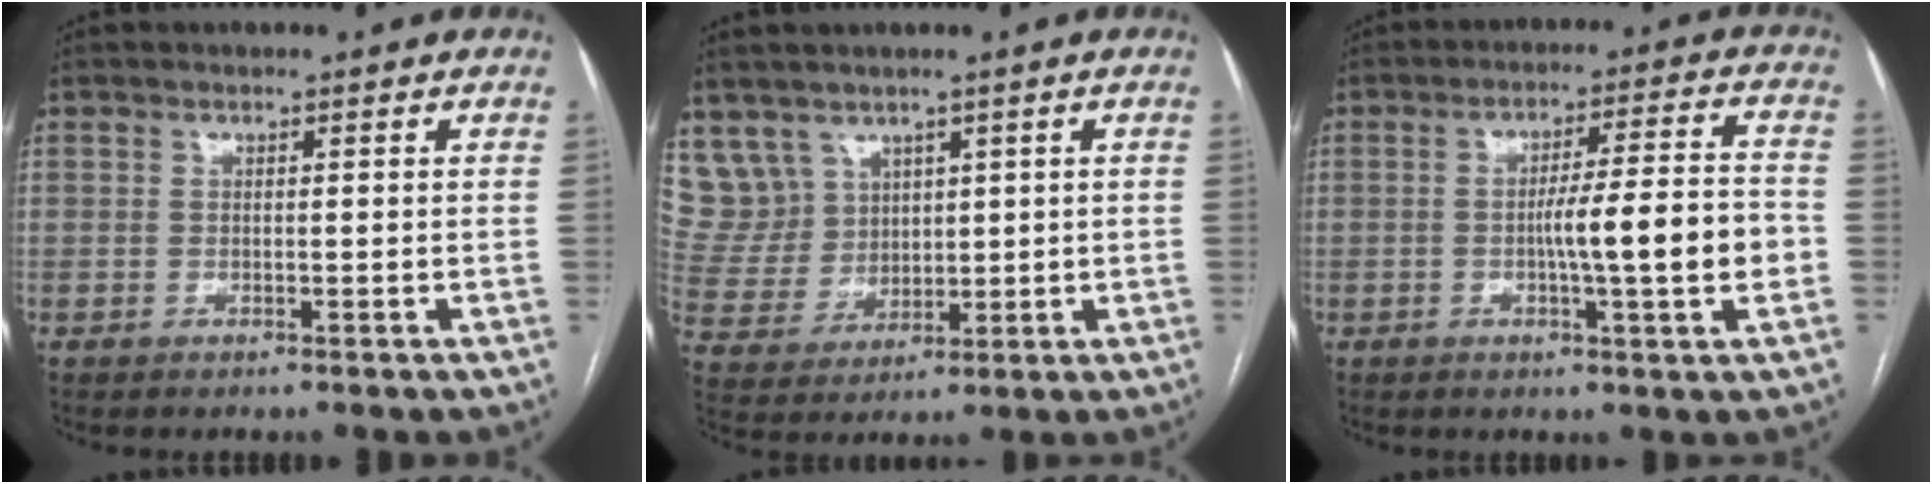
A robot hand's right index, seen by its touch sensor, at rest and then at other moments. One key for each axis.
{"total": 8.0, "fx": 5.0, "fy": 6.2, "fz": 0.2, "tx": -0.014, "ty": 0.026, "tz": 0.119}
{"total": 10.6, "fx": -2.0, "fy": 0.1, "fz": 10.4, "tx": -0.161, "ty": 0.008, "tz": -0.032}